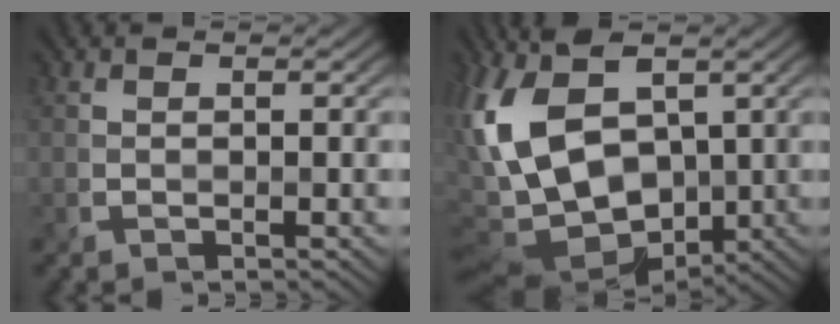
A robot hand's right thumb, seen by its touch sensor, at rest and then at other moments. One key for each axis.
{"total": 17.0, "fx": 0.7, "fy": 10.1, "fz": 13.6, "tx": -0.307, "ty": 0.004, "tz": 0.009}